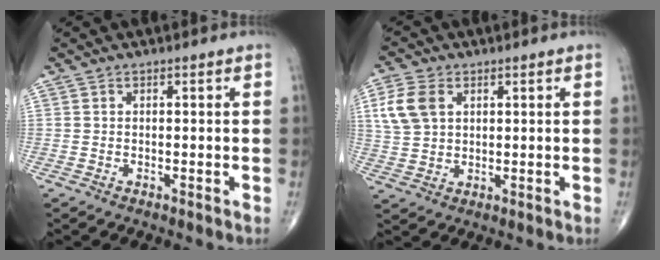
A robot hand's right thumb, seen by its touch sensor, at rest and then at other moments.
{"total": 7.4, "force": [2.5, 5.1, 4.8], "torque": [-0.097, 0.001, 0.051]}